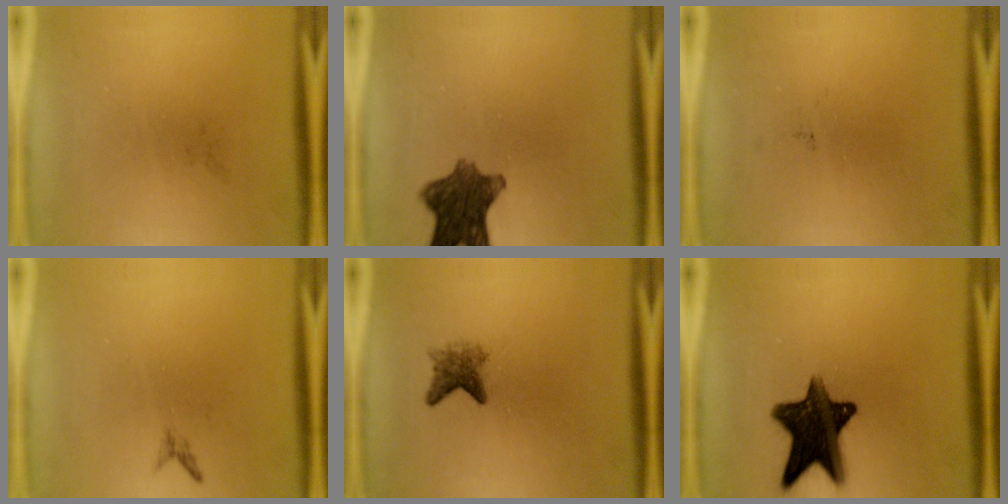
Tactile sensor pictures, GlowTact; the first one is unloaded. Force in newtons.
{"total": 9.0}
{"total": 0.0}
{"total": 0.7}
{"total": 2.9}
{"total": 14.0}